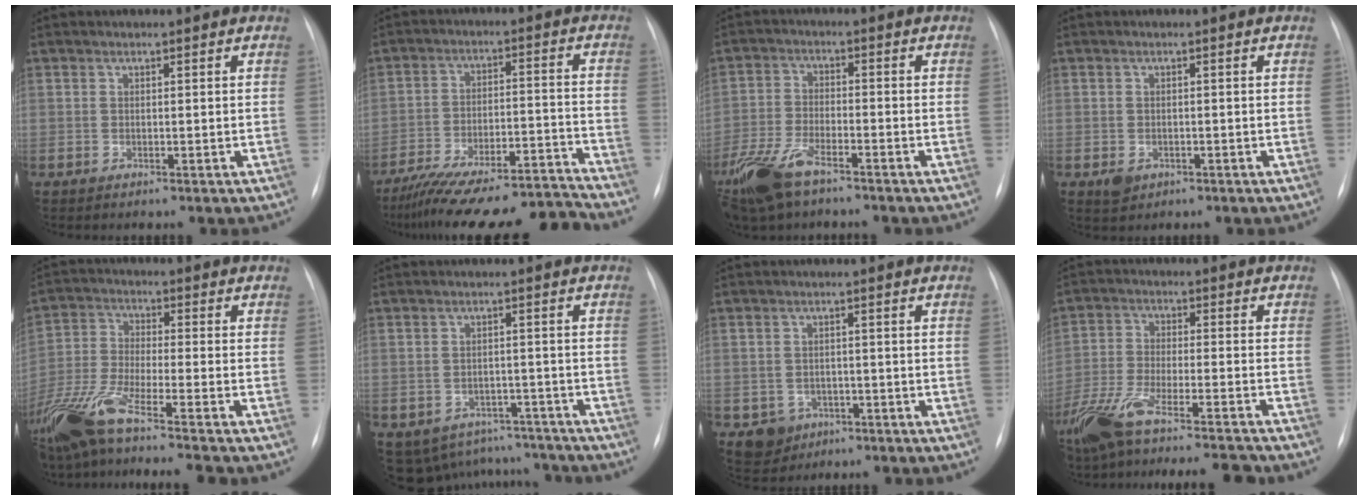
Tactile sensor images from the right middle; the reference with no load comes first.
{"total": 18.1, "force": [-17.1, 0.2, 6.0], "torque": [-0.114, 0.019, -0.268]}
{"total": 9.8, "force": [-6.9, 3.3, 6.1], "torque": [-0.136, -0.015, -0.133]}
{"total": 2.2, "force": [-1.0, 1.7, 0.9], "torque": [-0.013, 0.001, -0.006]}
{"total": 15.0, "force": [-11.6, -0.3, 9.5], "torque": [-0.205, -0.035, -0.211]}
{"total": 10.5, "force": [-8.8, 5.6, 1.3], "torque": [-0.019, 0.025, -0.100]}
{"total": 3.9, "force": [-1.8, 3.4, 0.7], "torque": [-0.008, 0.009, -0.018]}
{"total": 18.8, "force": [-16.1, 1.6, 9.5], "torque": [-0.179, -0.025, -0.258]}